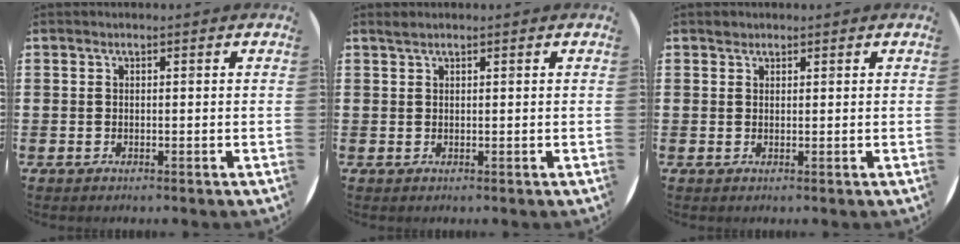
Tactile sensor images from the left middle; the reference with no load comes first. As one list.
[{"total": 0.6, "force": [0.5, 0.0, 0.1], "torque": [-0.004, -0.001, 0.011]}, {"total": 0.8, "force": [0.7, 0.4, 0.0], "torque": [0.006, -0.001, 0.012]}]